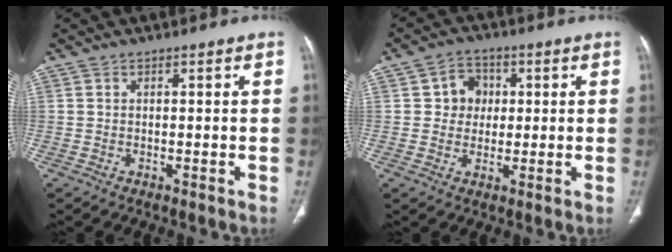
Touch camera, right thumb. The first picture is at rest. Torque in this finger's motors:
{"motor_torque": [-0.35, 0.20, -0.10, 0.12, 0.04]}